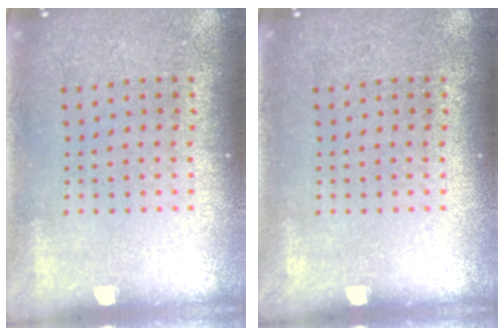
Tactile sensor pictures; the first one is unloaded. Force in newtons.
{"total": 0.0}